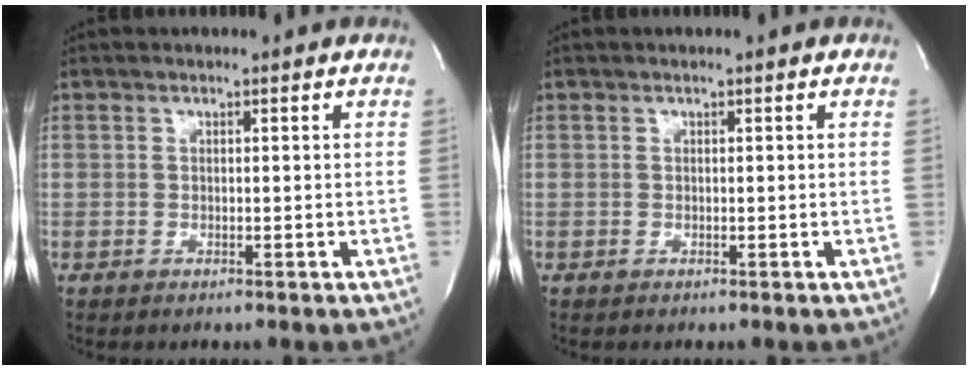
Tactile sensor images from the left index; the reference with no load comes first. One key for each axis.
{"total": 0.0}